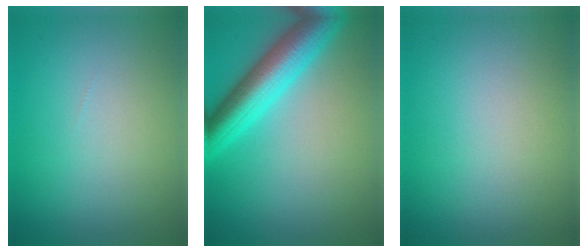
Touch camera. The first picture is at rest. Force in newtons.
{"total": 6.9, "press": 6.9, "slide": 0.2}
{"total": 0.0}